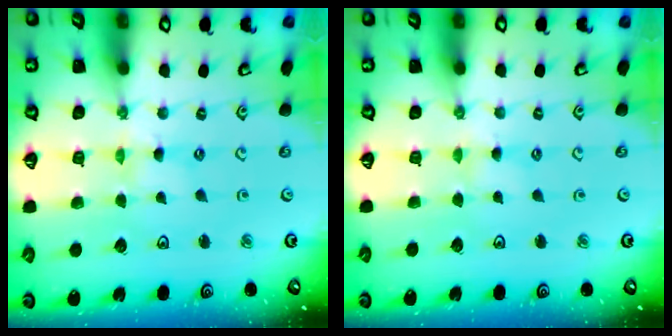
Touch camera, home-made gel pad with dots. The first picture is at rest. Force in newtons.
{"total": 1.6, "press": 1.5, "slide": 0.4}